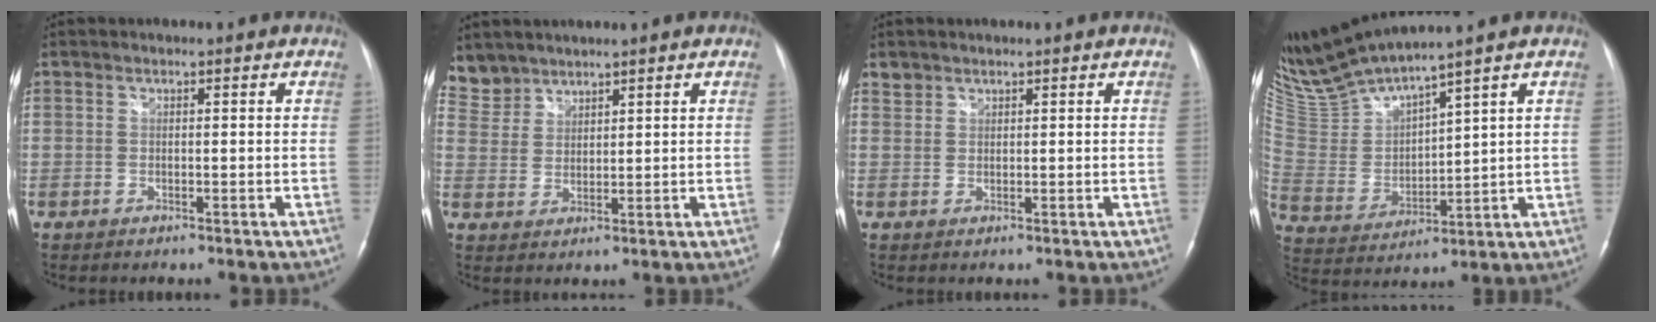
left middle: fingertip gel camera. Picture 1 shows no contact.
{"total": 5.3, "force": [4.7, 2.2, -0.4], "torque": [0.008, 0.008, 0.104]}
{"total": 1.4, "force": [1.2, 0.8, -0.2], "torque": [0.008, 0.006, 0.020]}
{"total": 13.0, "force": [11.9, -0.4, 5.3], "torque": [-0.125, -0.009, 0.250]}